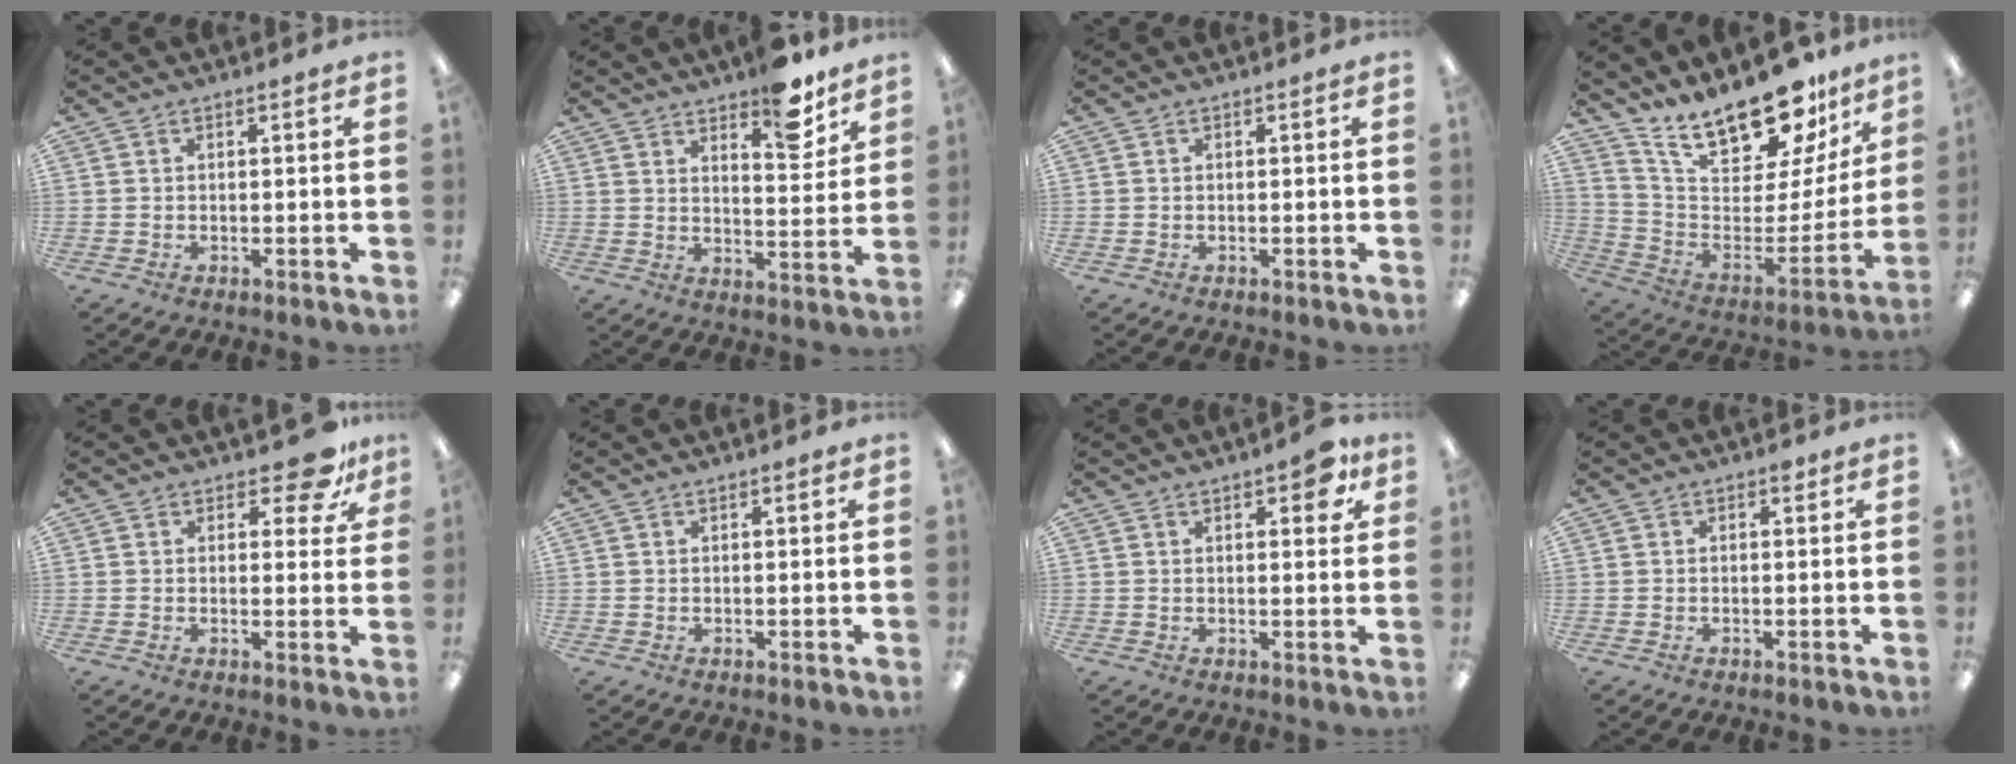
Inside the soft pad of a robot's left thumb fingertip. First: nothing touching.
{"total": 11.2, "force": [8.5, 3.9, 6.2], "torque": [-0.063, -0.056, 0.142]}
{"total": 0.0}
{"total": 21.5, "force": [17.3, 7.6, 10.2], "torque": [-0.169, -0.125, 0.301]}
{"total": 8.3, "force": [5.7, 3.7, 4.7], "torque": [-0.050, -0.029, 0.096]}
{"total": 0.7, "force": [0.5, 0.1, 0.4], "torque": [-0.009, 0.001, 0.009]}
{"total": 5.7, "force": [3.4, 2.4, 4.0], "torque": [-0.044, -0.011, 0.052]}
{"total": 1.1, "force": [0.7, 0.5, 0.6], "torque": [-0.006, 0.000, 0.011]}